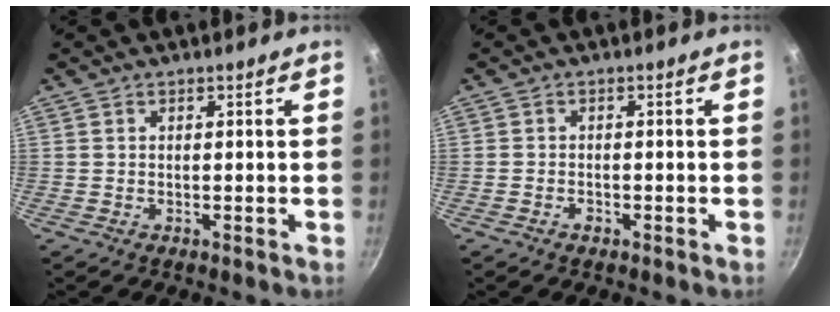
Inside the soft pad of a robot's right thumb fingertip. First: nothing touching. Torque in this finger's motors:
{"motor_torque": [-0.21, 0.10, -0.26, 0.15, -0.02]}